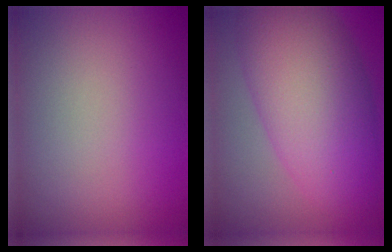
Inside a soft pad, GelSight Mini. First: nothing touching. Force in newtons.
{"total": 10.5, "press": 10.5, "slide": 0.2}